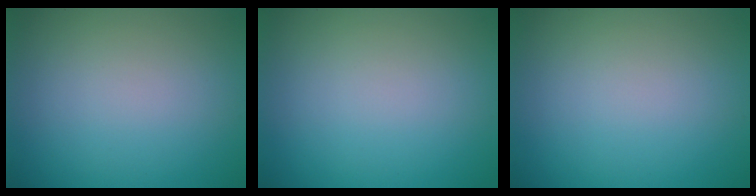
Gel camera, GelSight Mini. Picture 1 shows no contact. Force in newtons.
{"total": 0.0}
{"total": 0.0}